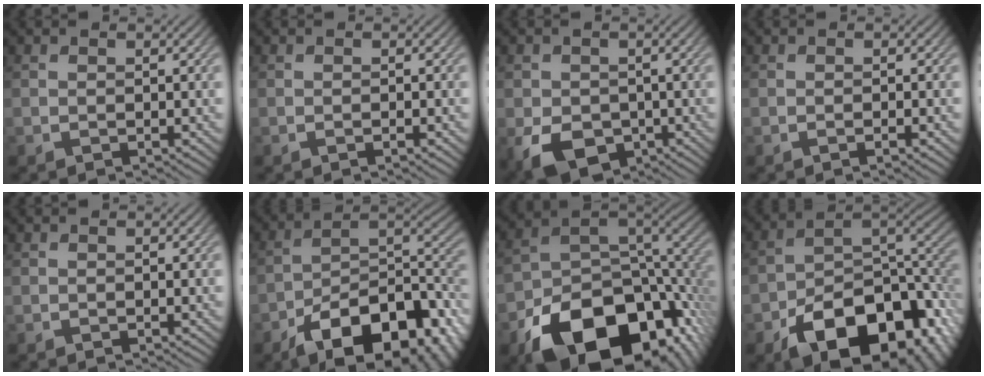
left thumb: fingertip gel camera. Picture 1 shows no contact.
{"total": 0.9, "force": [-0.4, 0.1, 0.8], "torque": [-0.012, 0.000, -0.009]}
{"total": 6.8, "force": [-2.7, 4.9, 3.7], "torque": [-0.077, -0.024, -0.048]}
{"total": 1.2, "force": [-0.6, 0.1, 1.0], "torque": [-0.018, 0.001, -0.012]}
{"total": 0.0}
{"total": 17.6, "force": [-10.2, 8.7, 11.4], "torque": [-0.164, -0.035, -0.149]}
{"total": 18.8, "force": [-10.3, 10.7, 11.5], "torque": [-0.202, -0.056, -0.153]}
{"total": 17.7, "force": [-9.1, 10.1, 11.4], "torque": [-0.158, -0.043, -0.133]}